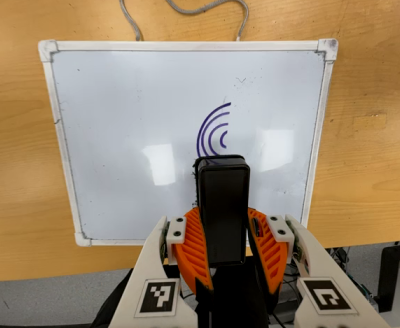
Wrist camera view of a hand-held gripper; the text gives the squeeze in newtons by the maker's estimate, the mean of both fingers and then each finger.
{"total": 7.3, "left": 6.1, "right": 8.5}